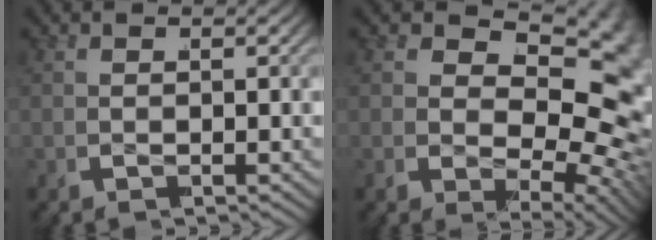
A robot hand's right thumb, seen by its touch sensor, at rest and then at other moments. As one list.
[{"total": 14.8, "force": [-1.0, 9.2, 11.6], "torque": [-0.162, -0.026, -0.005]}]